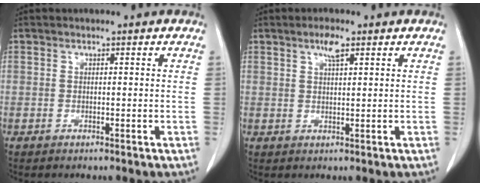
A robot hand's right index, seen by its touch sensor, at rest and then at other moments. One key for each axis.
{"total": 2.8, "fx": 1.7, "fy": 0.6, "fz": 2.1, "tx": -0.040, "ty": 0.004, "tz": 0.029}